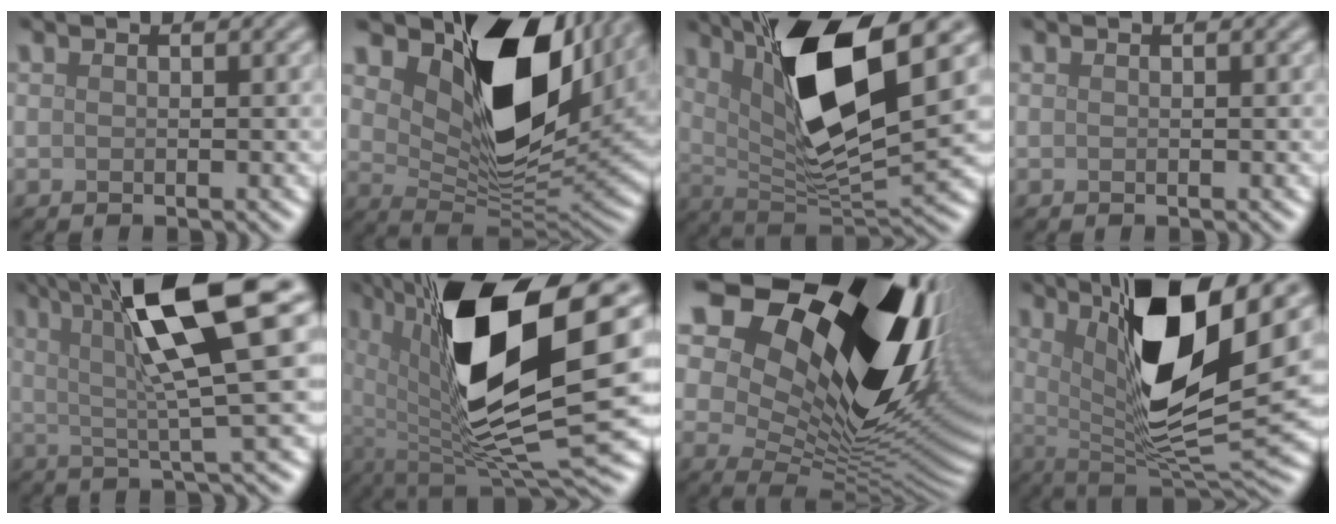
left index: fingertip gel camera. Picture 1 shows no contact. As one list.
[{"total": 12.4, "force": [5.5, 6.7, 8.8], "torque": [-0.150, -0.019, 0.114]}, {"total": 11.8, "force": [4.6, 3.5, 10.3], "torque": [-0.188, -0.009, 0.086]}, {"total": 0.0}, {"total": 12.1, "force": [4.1, 2.3, 11.1], "torque": [-0.164, 0.016, 0.062]}, {"total": 14.7, "force": [4.5, 4.8, 13.2], "torque": [-0.248, -0.015, 0.085]}, {"total": 21.7, "force": [8.2, 12.5, 15.7], "torque": [-0.260, 0.033, 0.148]}, {"total": 12.2, "force": [4.0, 3.3, 11.1], "torque": [-0.183, -0.012, 0.074]}]